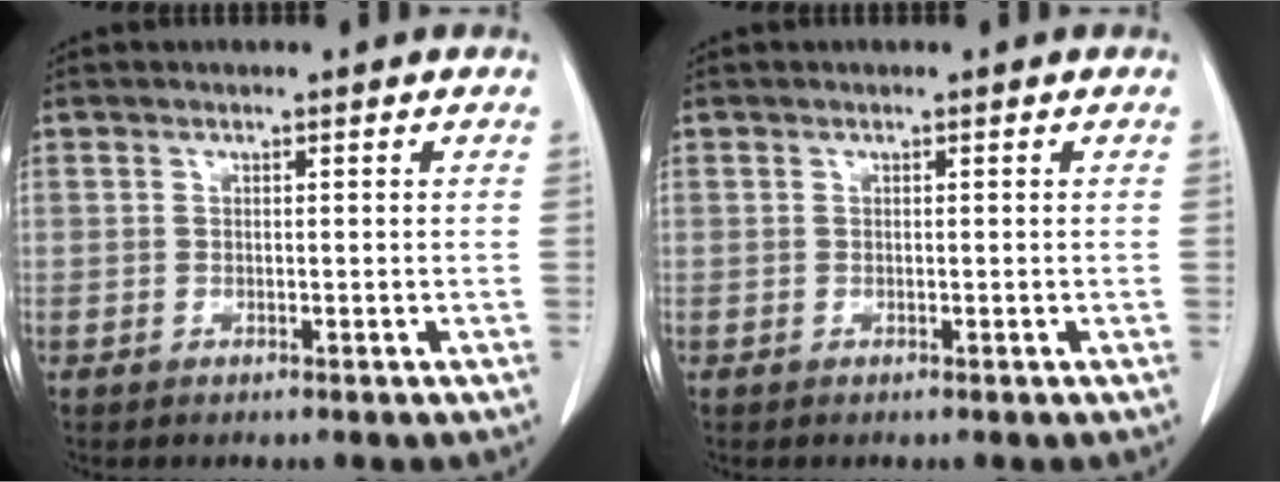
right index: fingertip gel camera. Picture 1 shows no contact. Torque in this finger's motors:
{"motor_torque": [0.00, 0.00, 0.00, 0.00]}